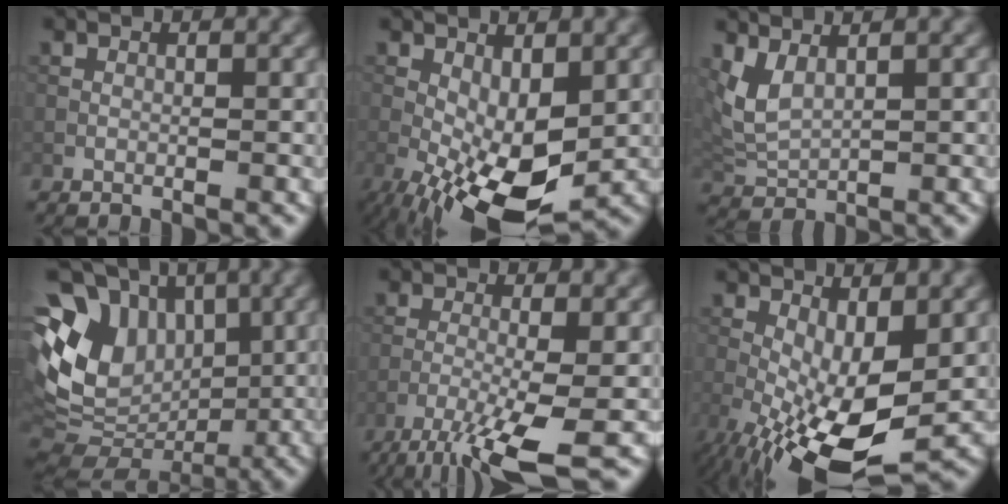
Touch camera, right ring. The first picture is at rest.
{"total": 9.6, "force": [-2.5, 4.0, 8.3], "torque": [-0.173, -0.010, -0.039]}
{"total": 3.6, "force": [2.1, 1.4, 2.5], "torque": [-0.072, 0.003, 0.050]}
{"total": 13.3, "force": [2.6, 10.2, 8.2], "torque": [-0.175, 0.024, 0.068]}
{"total": 7.3, "force": [-4.1, 1.1, 5.9], "torque": [-0.105, -0.008, -0.085]}
{"total": 10.8, "force": [-2.9, 3.8, 9.6], "torque": [-0.200, -0.016, -0.046]}